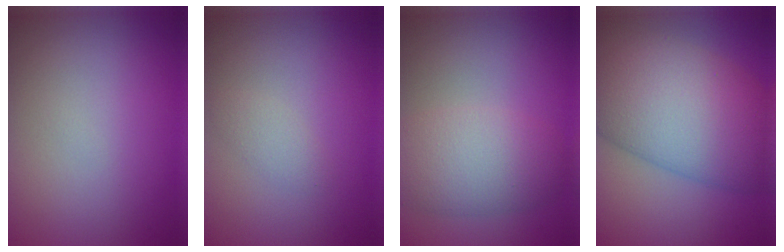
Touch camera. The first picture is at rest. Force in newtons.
{"total": 1.2, "press": 1.2, "slide": 0.0}
{"total": 5.6, "press": 5.6, "slide": 0.4}
{"total": 12.8, "press": 12.7, "slide": 0.4}